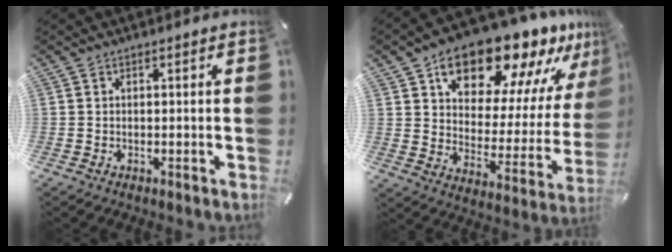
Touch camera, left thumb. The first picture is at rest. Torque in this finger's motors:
{"motor_torque": [1.69, 1.03, 2.05, -0.65, 0.16]}